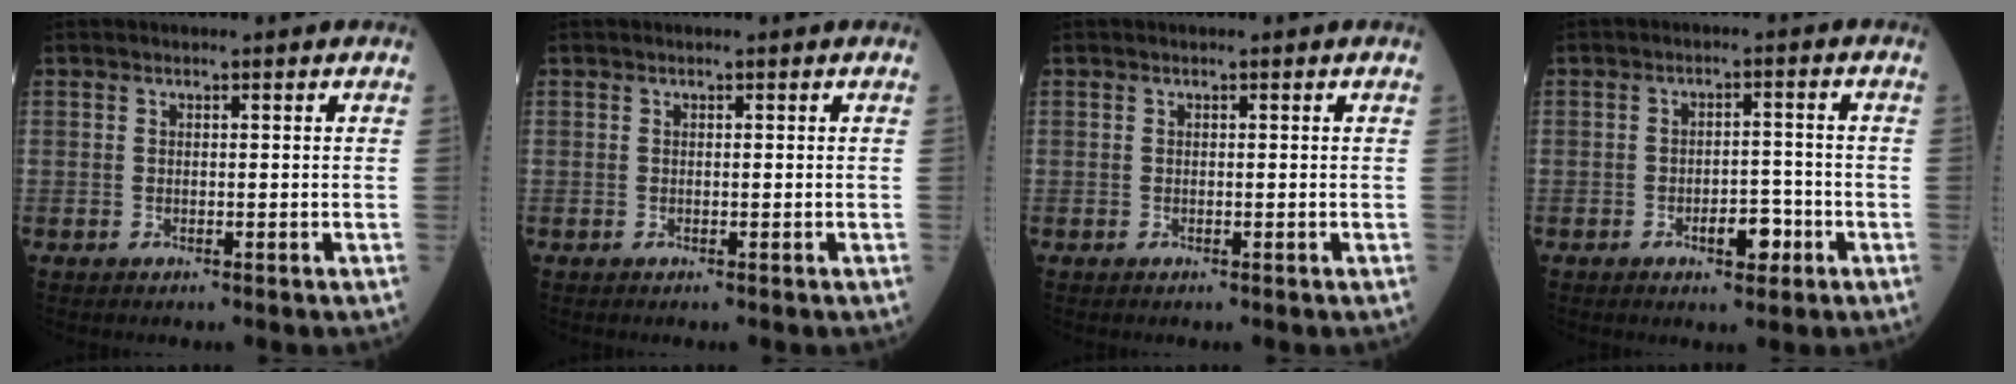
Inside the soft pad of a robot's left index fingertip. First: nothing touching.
{"total": 0.0}
{"total": 0.0}
{"total": 4.5, "force": [-2.2, 2.0, 3.3], "torque": [-0.049, 0.004, -0.029]}